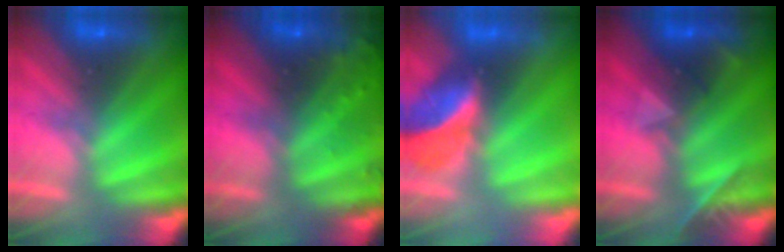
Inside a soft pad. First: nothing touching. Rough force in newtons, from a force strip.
{"total": 8.1}
{"total": 2.8}
{"total": 2.4}